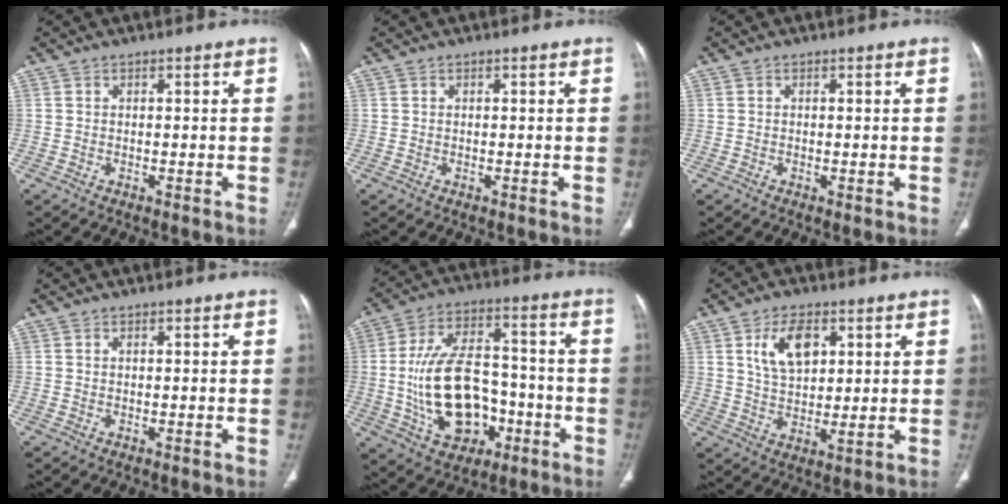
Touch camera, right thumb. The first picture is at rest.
{"total": 0.0}
{"total": 0.6, "force": [-0.2, 0.2, 0.5], "torque": [-0.009, -0.003, -0.002]}
{"total": 0.0}
{"total": 18.7, "force": [-4.1, 11.9, 13.8], "torque": [-0.223, 0.036, -0.056]}
{"total": 9.6, "force": [3.8, 5.1, 7.2], "torque": [-0.114, -0.018, 0.074]}